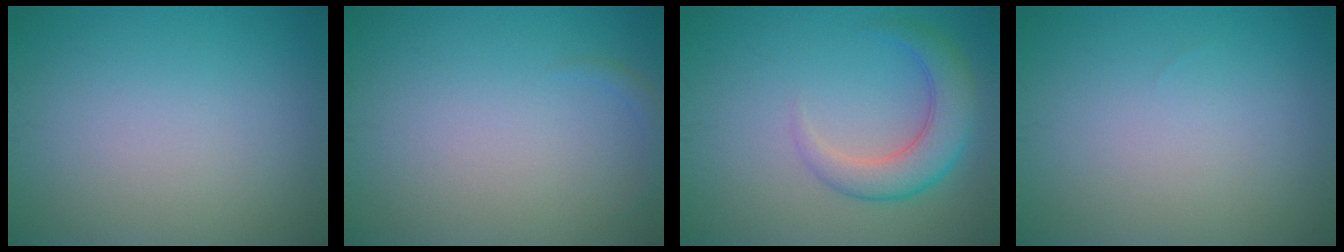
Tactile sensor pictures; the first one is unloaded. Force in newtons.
{"total": 0.8, "press": 0.8, "slide": 0.0}
{"total": 4.5, "press": 4.5, "slide": 0.2}
{"total": 0.0}